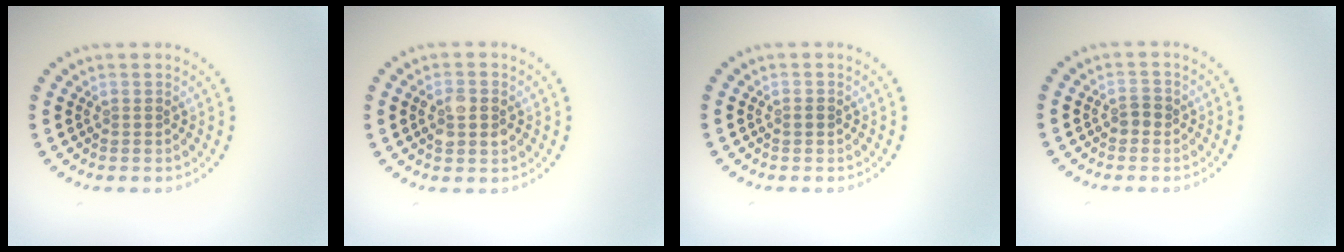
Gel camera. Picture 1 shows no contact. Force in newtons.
{"total": 2.5, "press": 2.5, "slide": 0.2}
{"total": 0.8, "press": 0.8, "slide": 0.1}
{"total": 1.1, "press": 1.1, "slide": 0.2}